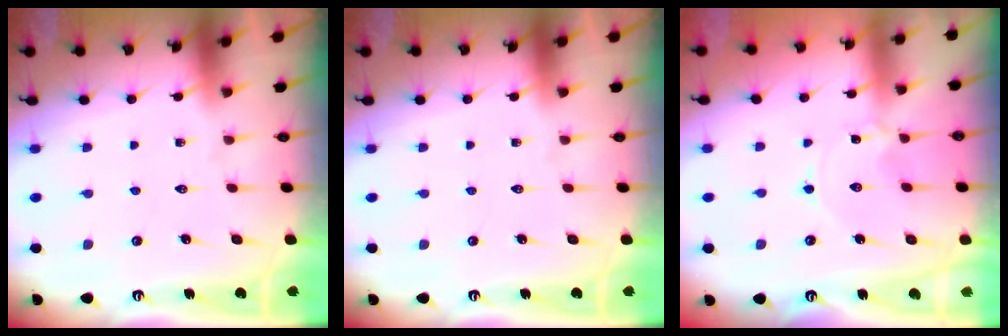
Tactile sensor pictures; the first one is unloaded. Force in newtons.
{"total": 0.0}
{"total": 0.0}